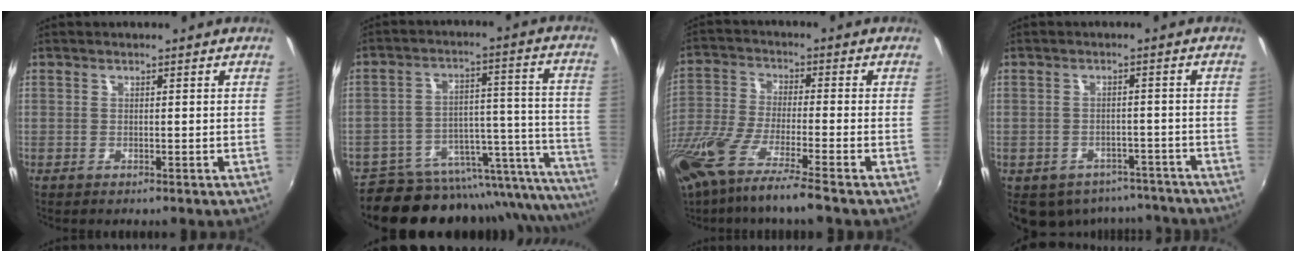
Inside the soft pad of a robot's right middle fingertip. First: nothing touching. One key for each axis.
{"total": 24.3, "fx": -18.2, "fy": 10.7, "fz": 12.0, "tx": -0.153, "ty": 0.021, "tz": -0.237}
{"total": 15.5, "fx": -11.1, "fy": 1.0, "fz": 10.7, "tx": -0.216, "ty": -0.056, "tz": -0.203}
{"total": 12.9, "fx": -9.5, "fy": 7.5, "fz": 4.4, "tx": -0.102, "ty": 0.007, "tz": -0.106}